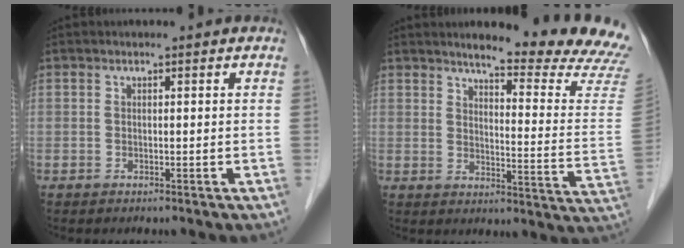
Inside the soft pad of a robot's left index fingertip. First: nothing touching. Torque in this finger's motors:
{"motor_torque": [0.06, -0.24, 0.27, 0.07]}